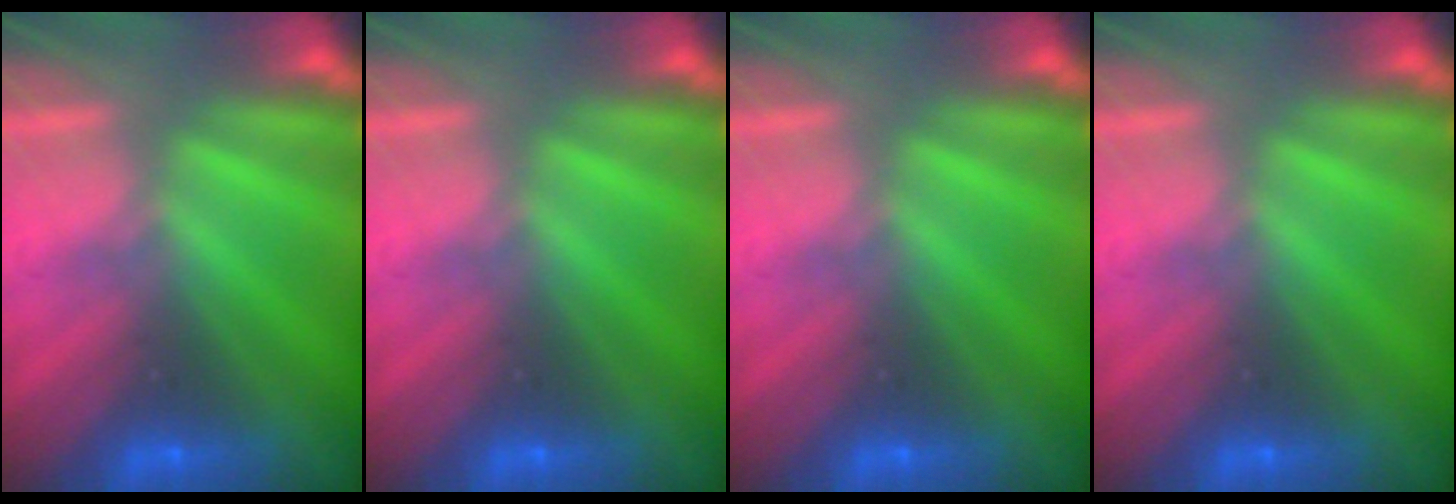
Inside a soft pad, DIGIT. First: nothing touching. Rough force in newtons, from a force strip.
{"total": 0.0}
{"total": 0.0}
{"total": 0.0}